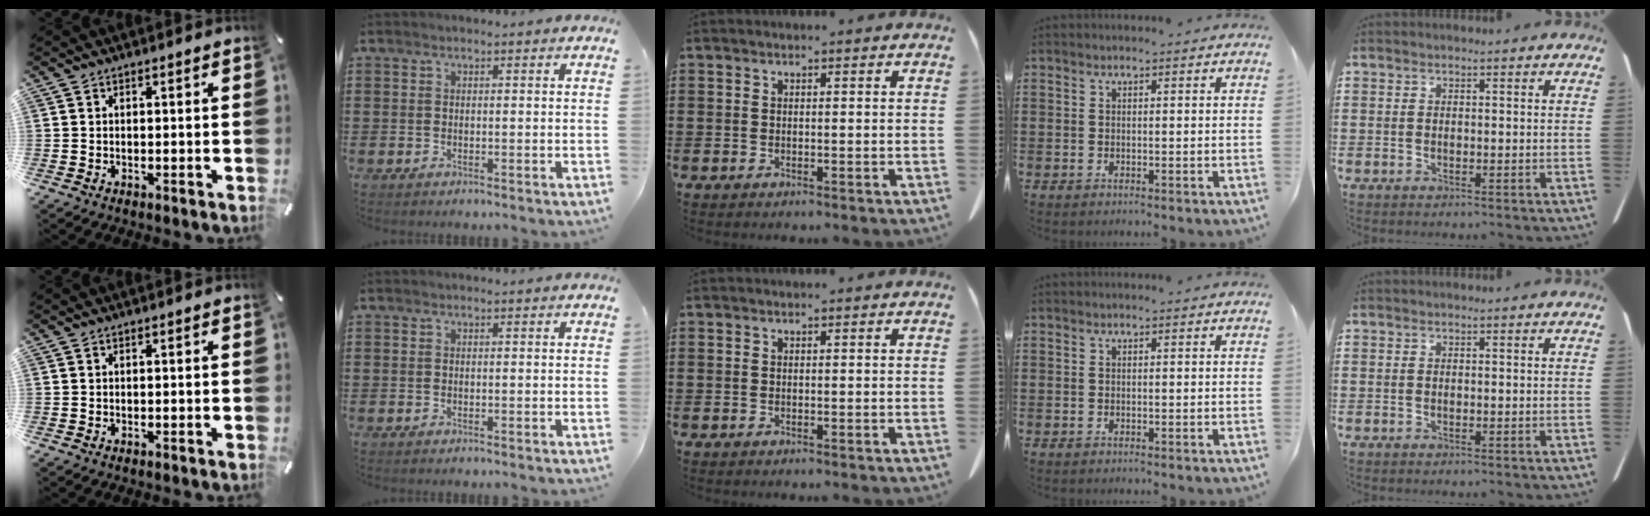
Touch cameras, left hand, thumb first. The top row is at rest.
{}